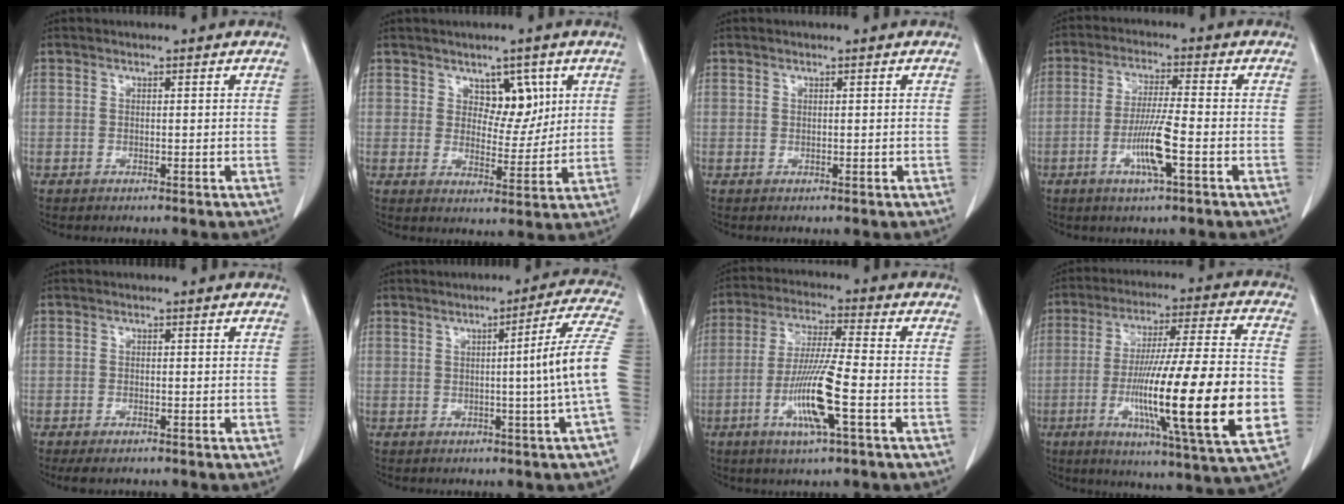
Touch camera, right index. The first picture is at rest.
{"total": 5.4, "force": [2.5, 3.3, 3.6], "torque": [-0.041, 0.001, 0.041]}
{"total": 0.0}
{"total": 7.2, "force": [-2.6, -0.1, 6.7], "torque": [-0.129, -0.008, -0.051]}
{"total": 2.9, "force": [-2.3, 0.9, 1.6], "torque": [-0.025, -0.006, -0.033]}
{"total": 9.7, "force": [-1.0, -2.5, 9.3], "torque": [-0.109, 0.003, -0.015]}
{"total": 10.6, "force": [-3.5, 0.0, 10.0], "torque": [-0.198, -0.012, -0.071]}
{"total": 23.5, "force": [-4.9, 0.7, 23.0], "torque": [-0.360, -0.020, -0.084]}